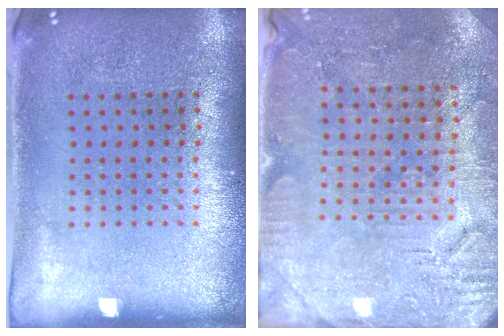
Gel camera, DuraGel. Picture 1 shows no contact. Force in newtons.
{"total": 3.1, "press": 3.0, "slide": 0.6}